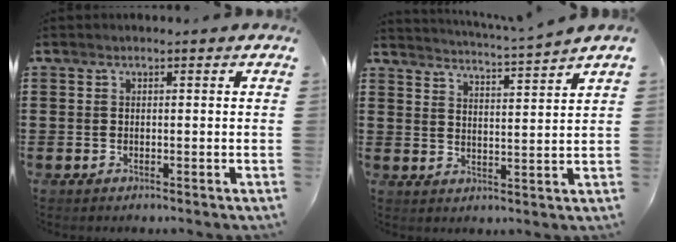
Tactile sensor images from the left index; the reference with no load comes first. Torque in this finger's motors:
{"motor_torque": [0.65, -1.49, 0.49, 0.08]}